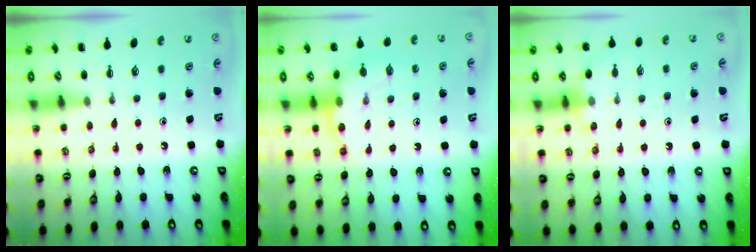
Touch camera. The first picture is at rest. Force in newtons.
{"total": 10.2, "press": 10.1, "slide": 1.6}
{"total": 7.6, "press": 7.3, "slide": 2.1}